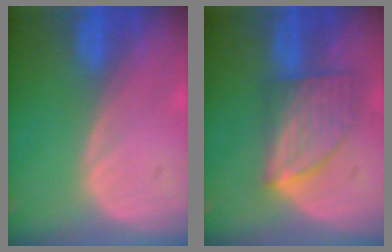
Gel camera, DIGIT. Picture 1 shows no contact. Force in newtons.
{"total": 7.1, "press": 6.6, "slide": 2.6}